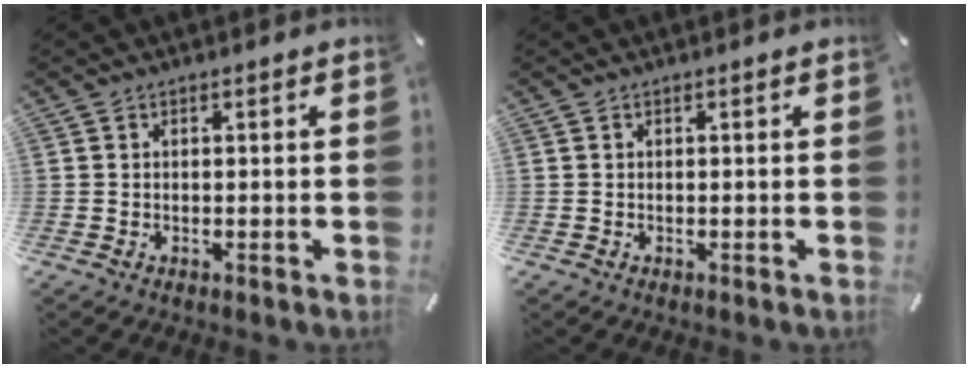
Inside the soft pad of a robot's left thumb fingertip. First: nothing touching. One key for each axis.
{"total": 0.0}